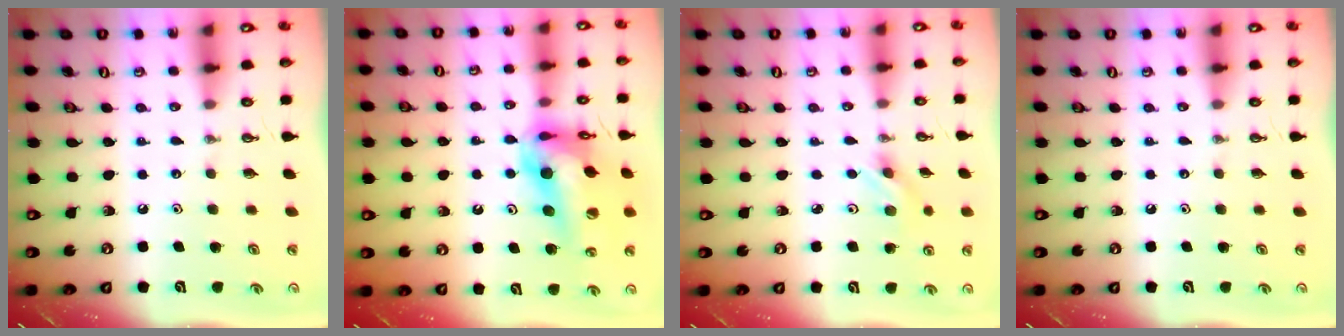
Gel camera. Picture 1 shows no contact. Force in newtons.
{"total": 19.1, "press": 19.0, "slide": 2.0}
{"total": 4.1, "press": 3.8, "slide": 1.3}
{"total": 0.0}